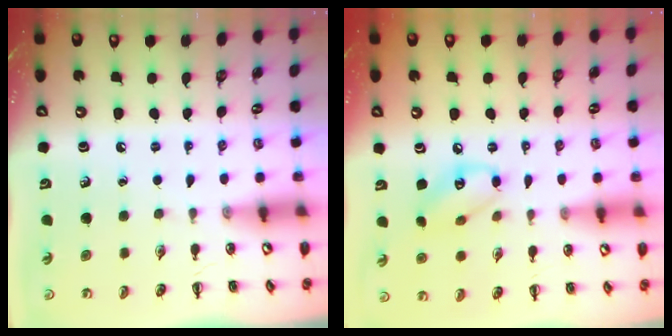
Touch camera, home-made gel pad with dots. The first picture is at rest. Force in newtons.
{"total": 8.7, "press": 8.6, "slide": 1.1}